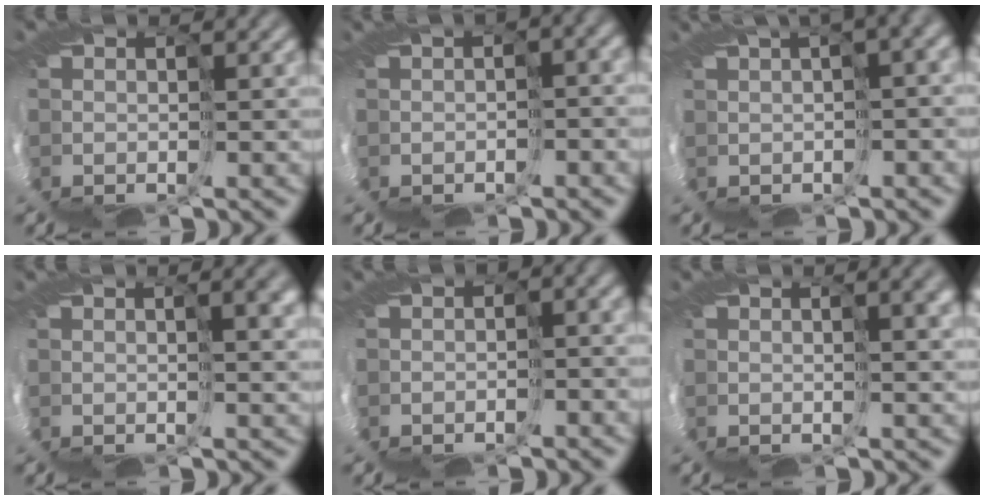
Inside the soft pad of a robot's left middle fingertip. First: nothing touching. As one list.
[{"total": 4.0, "force": [-1.3, 1.4, 3.5], "torque": [-0.047, 0.001, 0.004]}, {"total": 7.2, "force": [1.4, 1.8, 6.8], "torque": [-0.083, 0.012, 0.044]}, {"total": 5.5, "force": [2.4, 1.6, 4.6], "torque": [-0.065, 0.016, 0.041]}, {"total": 3.6, "force": [-1.7, 1.8, 2.6], "torque": [-0.034, 0.005, -0.005]}, {"total": 4.9, "force": [2.1, 1.4, 4.1], "torque": [-0.063, 0.015, 0.040]}]